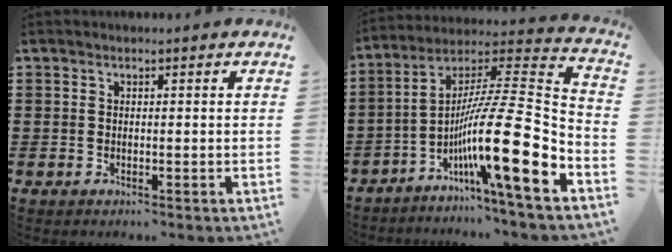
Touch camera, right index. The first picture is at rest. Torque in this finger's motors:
{"motor_torque": [2.00, -0.13, 1.05, 0.21]}